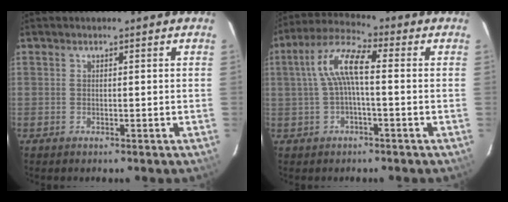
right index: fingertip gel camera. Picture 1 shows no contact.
{"total": 8.1, "force": [0.2, 2.1, 7.9], "torque": [-0.166, 0.021, 0.004]}